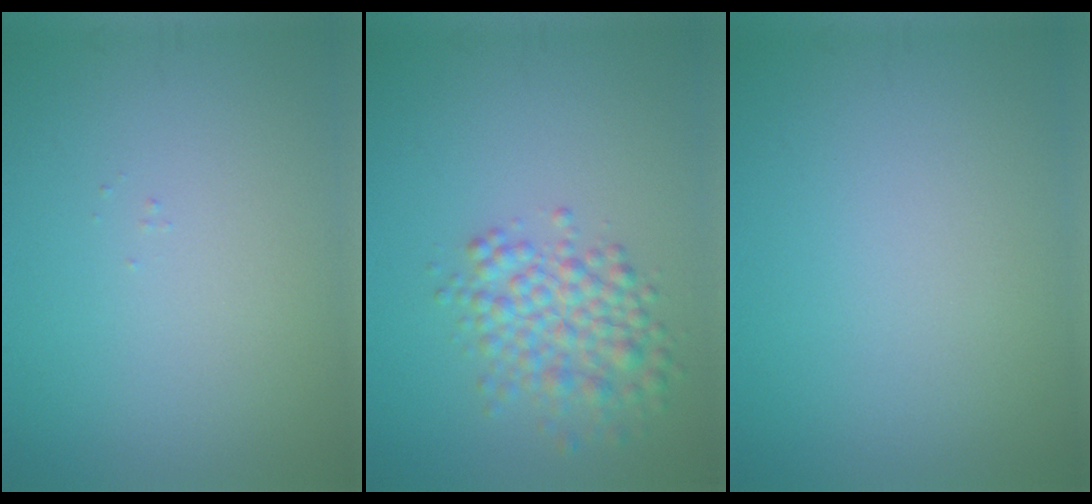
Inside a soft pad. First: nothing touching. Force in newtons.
{"total": 4.3, "press": 4.3, "slide": 0.2}
{"total": 0.0}